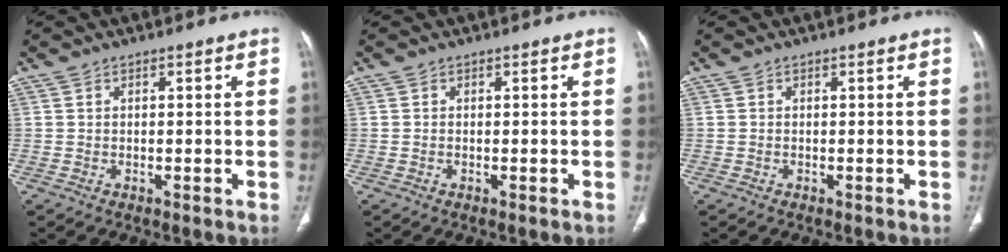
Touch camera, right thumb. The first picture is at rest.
{"total": 0.0}
{"total": 0.0}